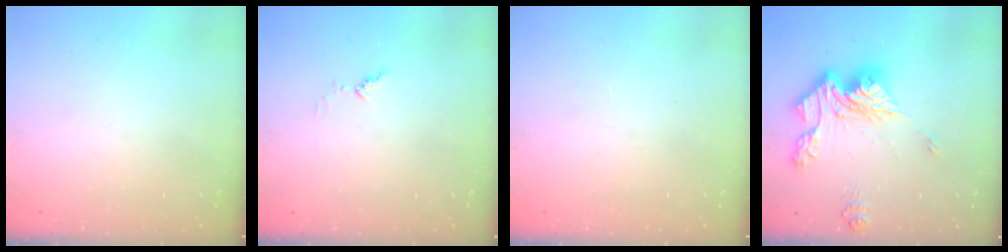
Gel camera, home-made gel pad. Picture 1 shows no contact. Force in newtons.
{"total": 4.9, "press": 4.9, "slide": 0.3}
{"total": 0.7, "press": 0.7, "slide": 0.1}
{"total": 17.0, "press": 16.9, "slide": 1.7}